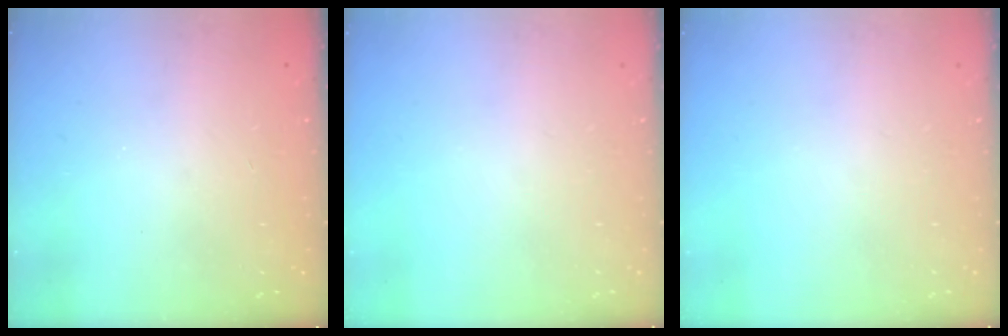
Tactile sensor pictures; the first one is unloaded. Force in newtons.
{"total": 0.0}
{"total": 0.0}